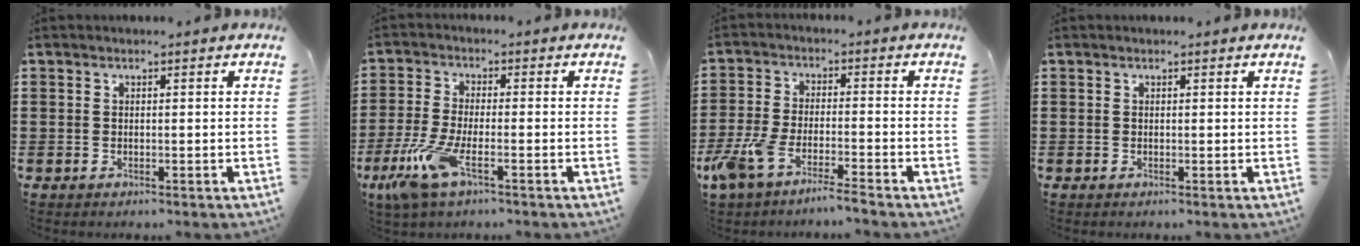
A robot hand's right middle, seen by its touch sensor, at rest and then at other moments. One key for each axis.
{"total": 7.5, "fx": -3.9, "fy": 2.2, "fz": 6.0, "tx": -0.143, "ty": -0.016, "tz": -0.073}
{"total": 5.8, "fx": -4.9, "fy": 0.3, "fz": 3.0, "tx": -0.091, "ty": -0.018, "tz": -0.100}
{"total": 0.0}